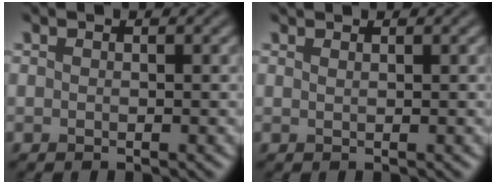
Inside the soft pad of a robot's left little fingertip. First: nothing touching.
{"total": 0.7, "force": [0.6, -0.2, 0.1], "torque": [-0.007, 0.002, 0.013]}